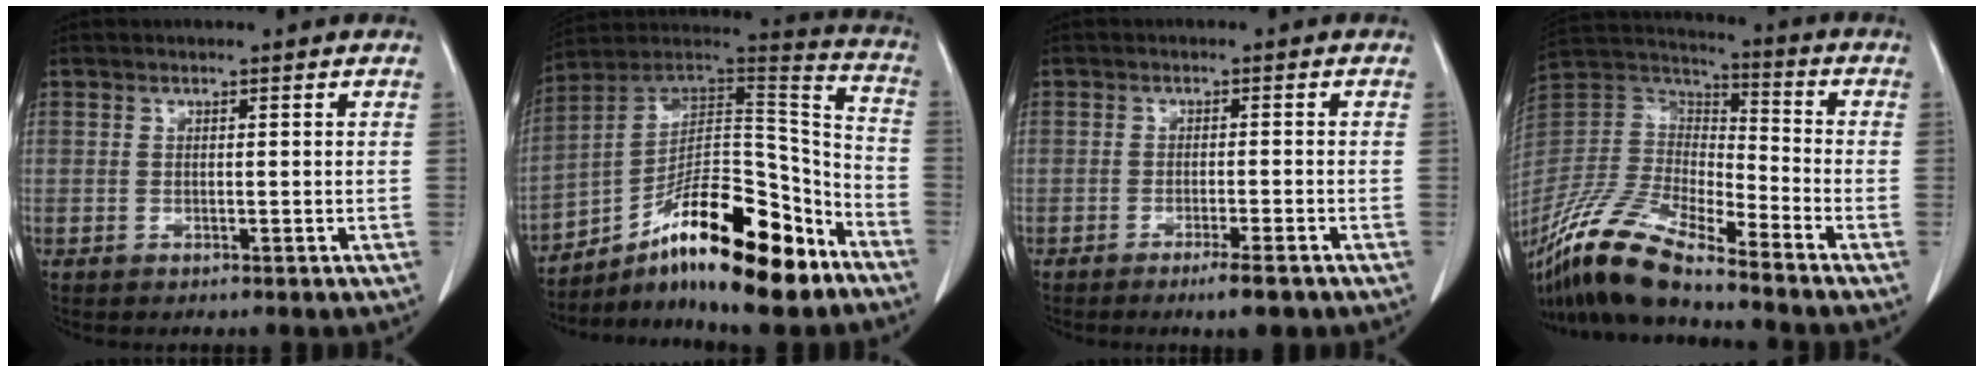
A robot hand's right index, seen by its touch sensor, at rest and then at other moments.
{"total": 22.1, "force": [-13.6, 5.6, 16.4], "torque": [-0.236, 0.032, -0.217]}
{"total": 4.1, "force": [-2.8, 0.2, 2.9], "torque": [-0.040, -0.007, -0.041]}
{"total": 16.2, "force": [-13.1, 2.7, 9.1], "torque": [-0.189, -0.005, -0.253]}